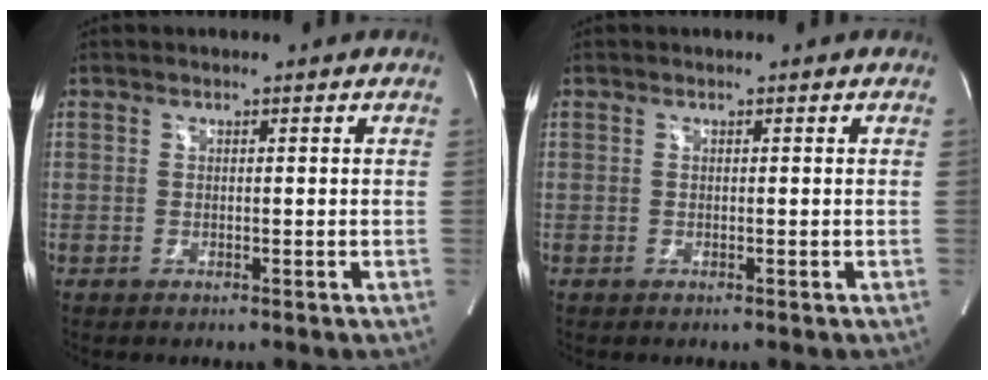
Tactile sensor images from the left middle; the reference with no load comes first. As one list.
[{"total": 0.0}]